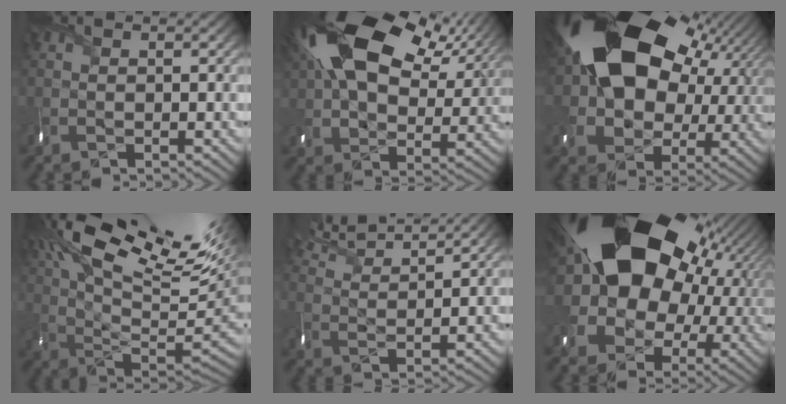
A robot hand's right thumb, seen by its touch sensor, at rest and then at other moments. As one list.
[{"total": 20.3, "force": [8.6, 12.1, 13.9], "torque": [-0.284, 0.042, 0.147]}, {"total": 20.1, "force": [5.1, 14.4, 13.1], "torque": [-0.234, 0.002, 0.100]}, {"total": 20.5, "force": [10.4, 7.1, 16.2], "torque": [-0.309, 0.051, 0.174]}, {"total": 7.8, "force": [6.9, 1.0, 3.3], "torque": [-0.083, 0.024, 0.125]}, {"total": 22.6, "force": [5.7, 15.8, 15.2], "torque": [-0.280, 0.012, 0.101]}]